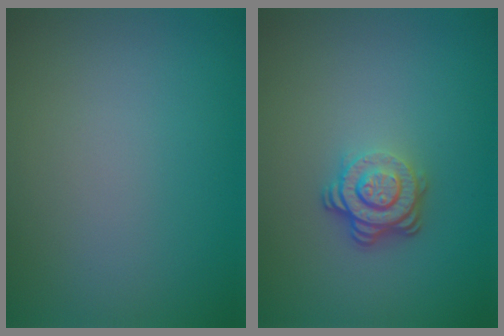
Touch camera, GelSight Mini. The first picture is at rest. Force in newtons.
{"total": 3.8, "press": 2.6, "slide": 2.7}